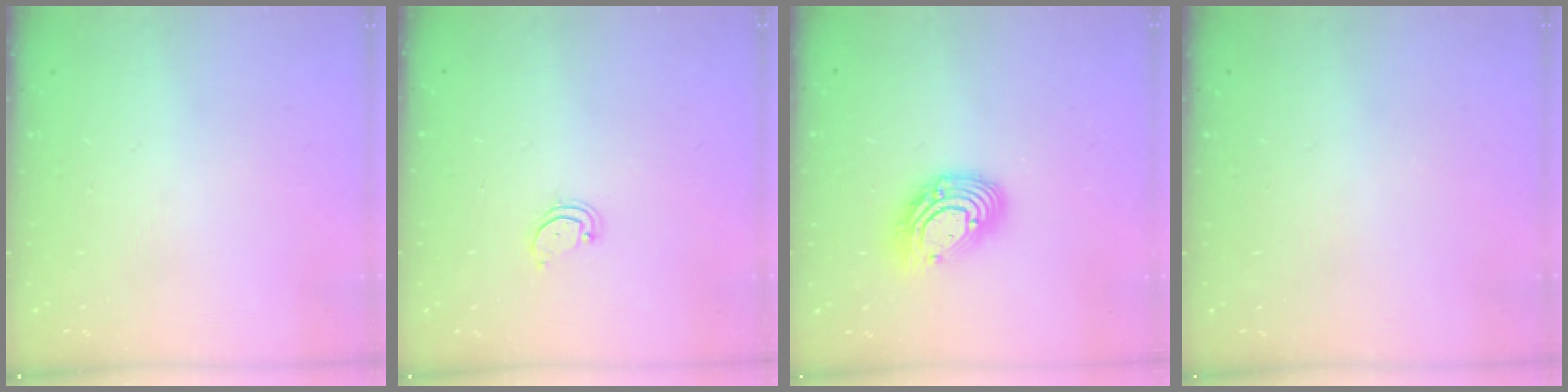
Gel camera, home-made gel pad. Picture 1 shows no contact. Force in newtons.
{"total": 2.5, "press": 2.5, "slide": 0.2}
{"total": 12.0, "press": 11.9, "slide": 1.0}
{"total": 0.0}